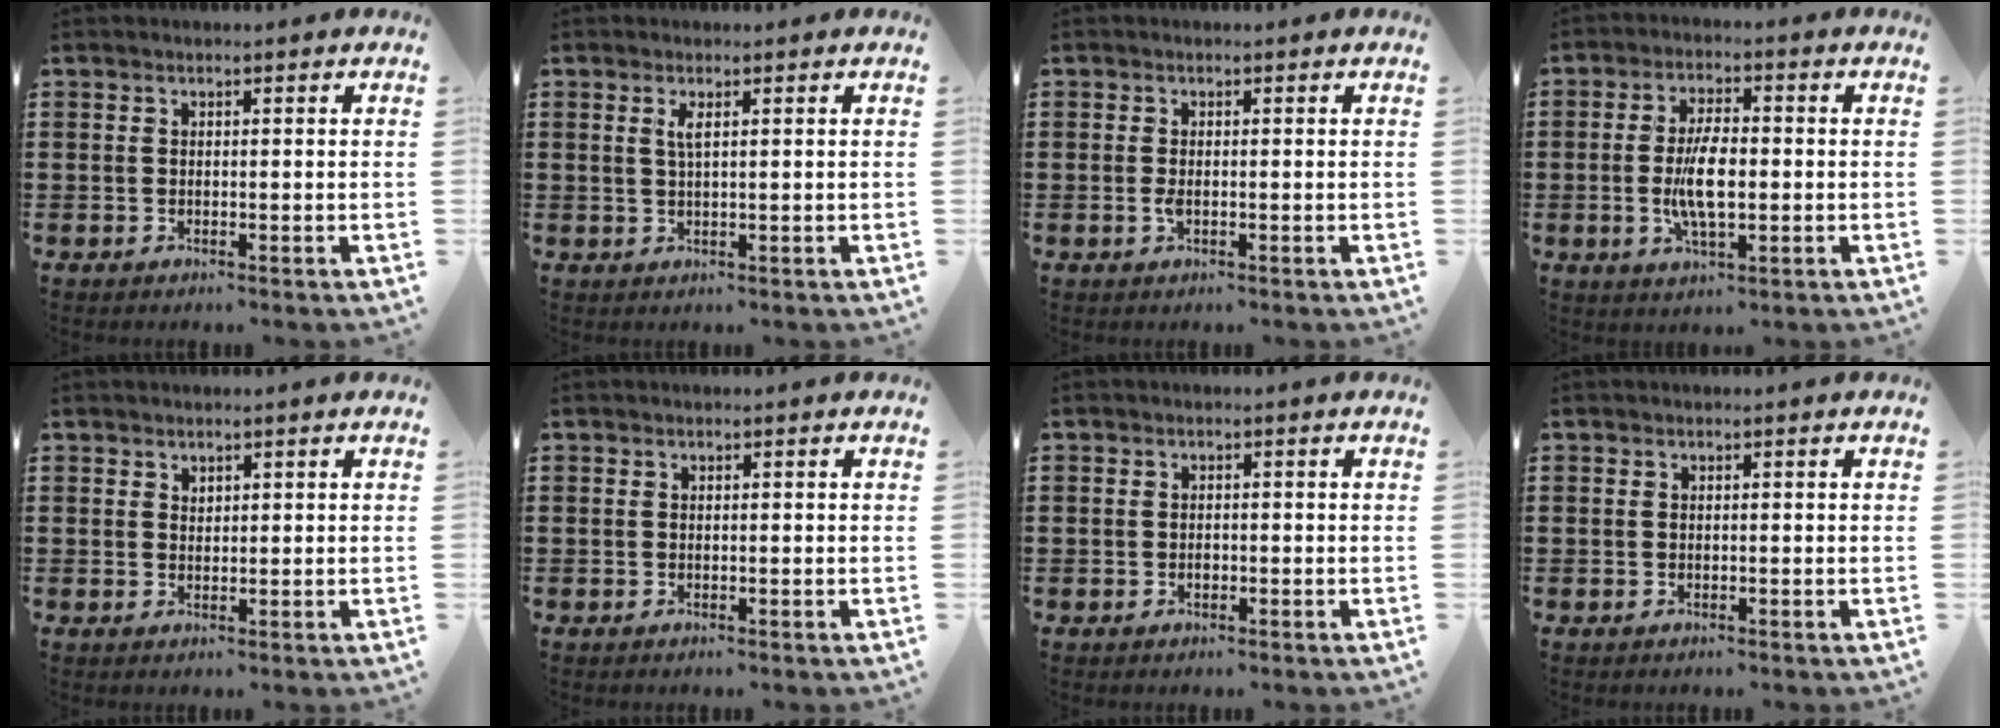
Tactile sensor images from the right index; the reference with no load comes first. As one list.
[{"total": 1.8, "force": [0.7, 0.4, 1.6], "torque": [-0.035, 0.003, 0.011]}, {"total": 1.4, "force": [-0.2, 0.5, 1.3], "torque": [-0.032, -0.005, -0.006]}, {"total": 7.7, "force": [-0.8, 3.0, 7.0], "torque": [-0.151, -0.005, -0.020]}, {"total": 1.2, "force": [1.0, 0.6, 0.1], "torque": [-0.003, 0.002, 0.020]}, {"total": 0.0}, {"total": 1.0, "force": [-0.3, 0.8, 0.5], "torque": [-0.010, 0.001, -0.005]}, {"total": 0.0}]